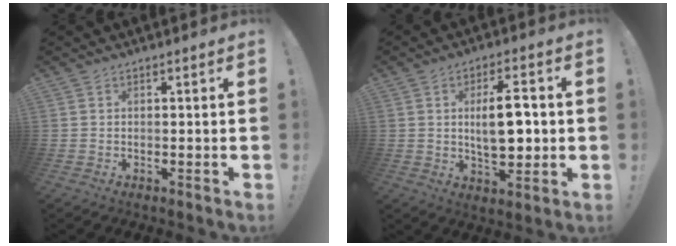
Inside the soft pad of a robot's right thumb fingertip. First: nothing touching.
{"total": 12.0, "force": [0.6, 5.4, 10.7], "torque": [-0.175, 0.001, 0.007]}